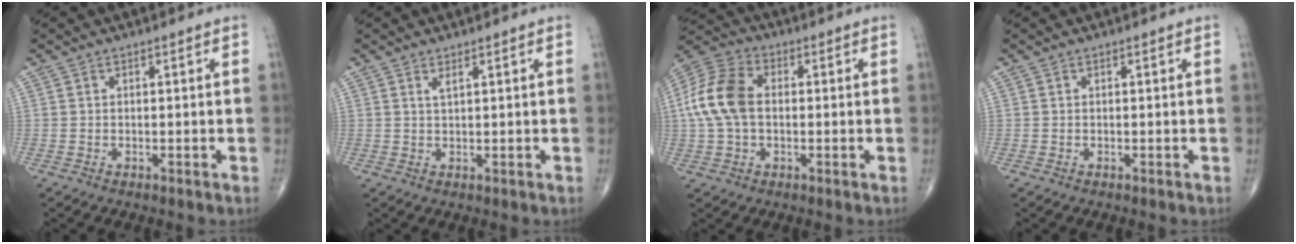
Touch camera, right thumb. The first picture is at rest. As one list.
[{"total": 1.1, "force": [0.8, 0.1, 0.8], "torque": [-0.016, -0.005, 0.015]}, {"total": 12.0, "force": [0.5, 7.8, 9.1], "torque": [-0.193, 0.028, 0.001]}, {"total": 0.0}]